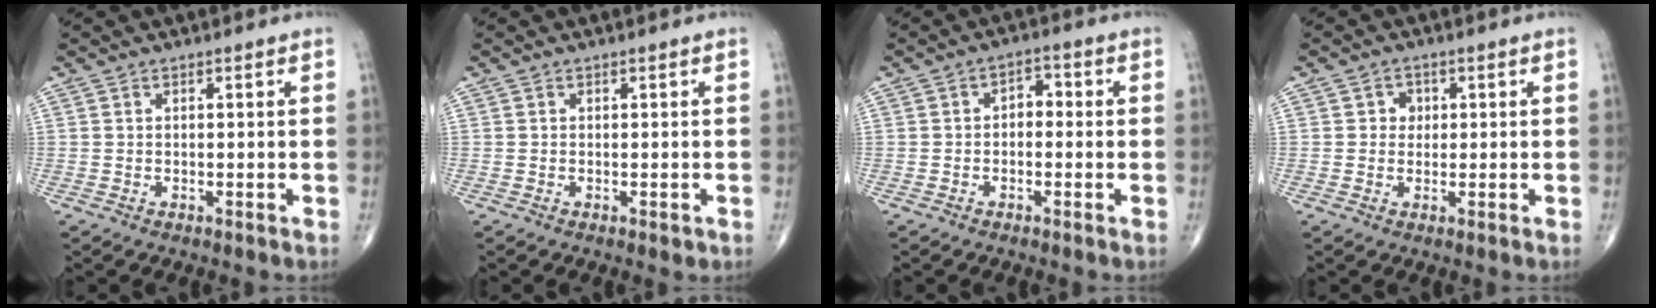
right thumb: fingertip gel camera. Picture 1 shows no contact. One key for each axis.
{"total": 0.7, "fx": -0.3, "fy": 0.4, "fz": 0.5, "tx": -0.005, "ty": -0.002, "tz": -0.003}
{"total": 3.4, "fx": -0.2, "fy": 2.3, "fz": 2.5, "tx": -0.017, "ty": 0.016, "tz": -0.014}
{"total": 2.5, "fx": 0.4, "fy": 2.3, "fz": 1.0, "tx": 0.003, "ty": 0.003, "tz": 0.002}